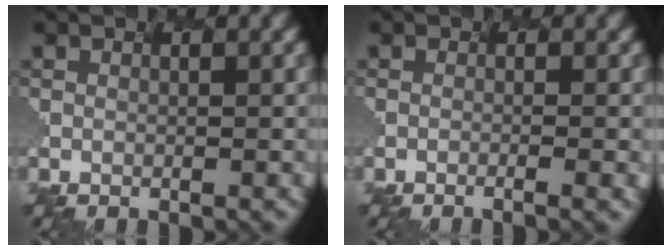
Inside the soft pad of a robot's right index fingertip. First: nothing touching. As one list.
[{"total": 1.8, "force": [-1.0, 0.2, 1.5], "torque": [-0.017, -0.004, -0.003]}]